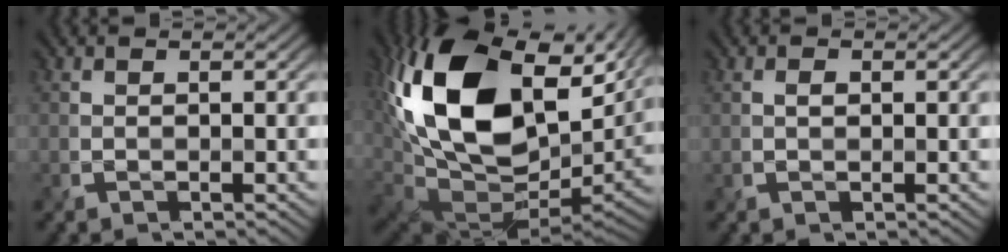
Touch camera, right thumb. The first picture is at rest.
{"total": 21.5, "force": [6.8, 13.8, 15.1], "torque": [-0.338, -0.001, 0.146]}
{"total": 0.8, "force": [0.1, 0.6, 0.5], "torque": [-0.014, -0.003, 0.004]}